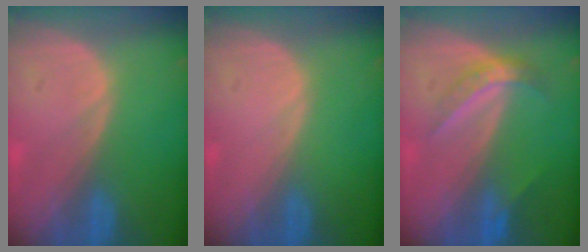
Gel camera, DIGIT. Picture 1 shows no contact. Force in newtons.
{"total": 0.0}
{"total": 4.5, "press": 4.0, "slide": 2.1}